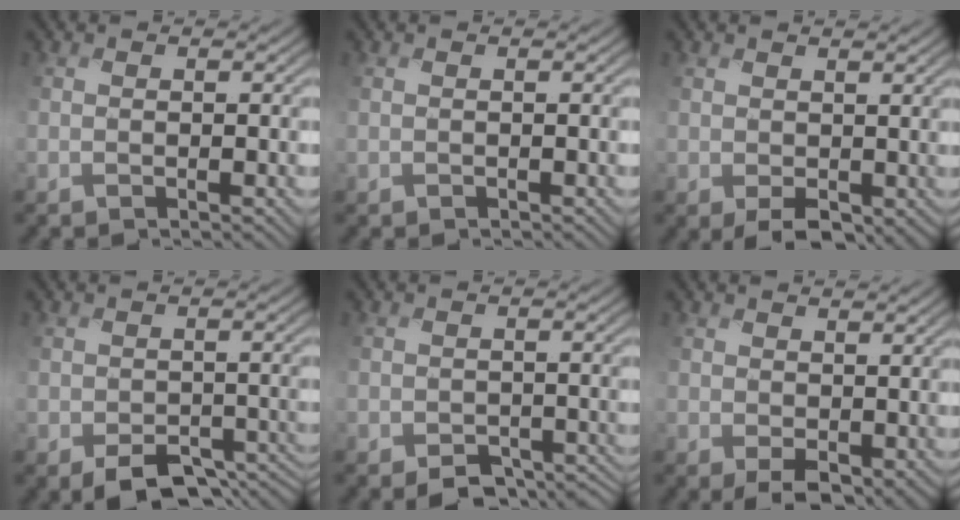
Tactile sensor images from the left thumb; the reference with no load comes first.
{"total": 0.0}
{"total": 3.3, "force": [-0.3, 2.3, 2.3], "torque": [-0.049, -0.014, -0.001]}
{"total": 5.2, "force": [-3.1, 3.2, 2.6], "torque": [-0.041, -0.025, -0.041]}
{"total": 3.6, "force": [-2.2, 2.5, 1.5], "torque": [-0.023, -0.019, -0.033]}
{"total": 3.5, "force": [0.3, 2.4, 2.5], "torque": [-0.052, -0.015, 0.013]}